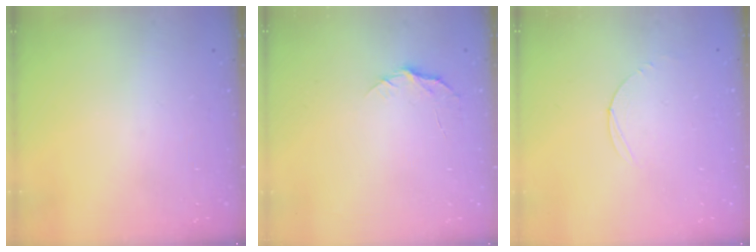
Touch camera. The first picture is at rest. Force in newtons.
{"total": 5.0, "press": 5.0, "slide": 0.6}
{"total": 3.0, "press": 3.0, "slide": 0.3}